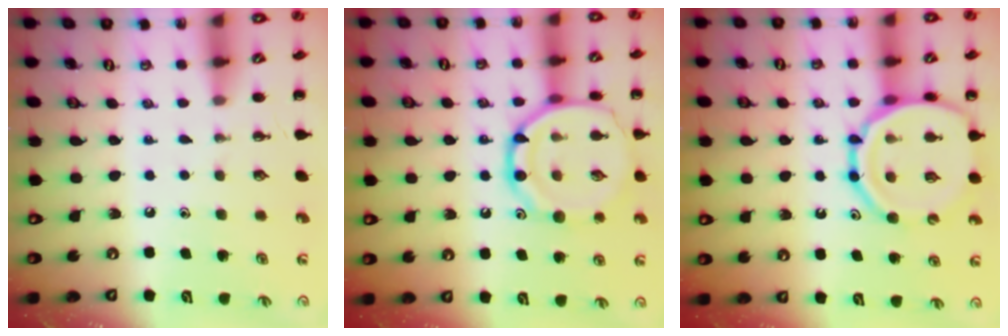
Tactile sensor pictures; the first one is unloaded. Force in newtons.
{"total": 15.9, "press": 15.8, "slide": 1.3}
{"total": 16.9, "press": 16.6, "slide": 3.1}